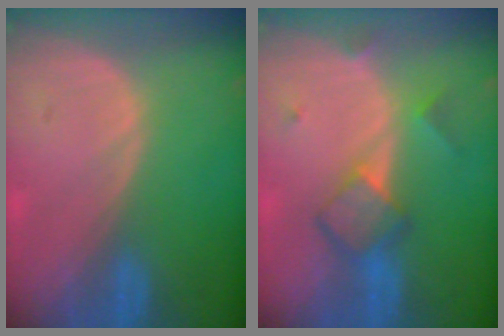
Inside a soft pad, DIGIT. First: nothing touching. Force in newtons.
{"total": 5.5, "press": 5.4, "slide": 1.0}